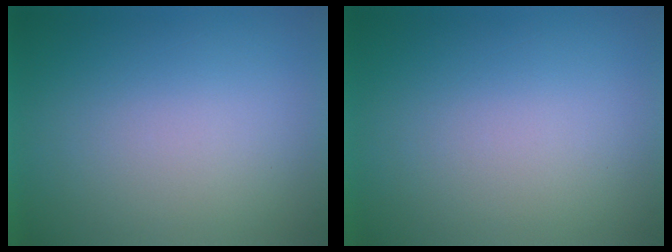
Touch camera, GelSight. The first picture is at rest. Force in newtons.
{"total": 0.0}